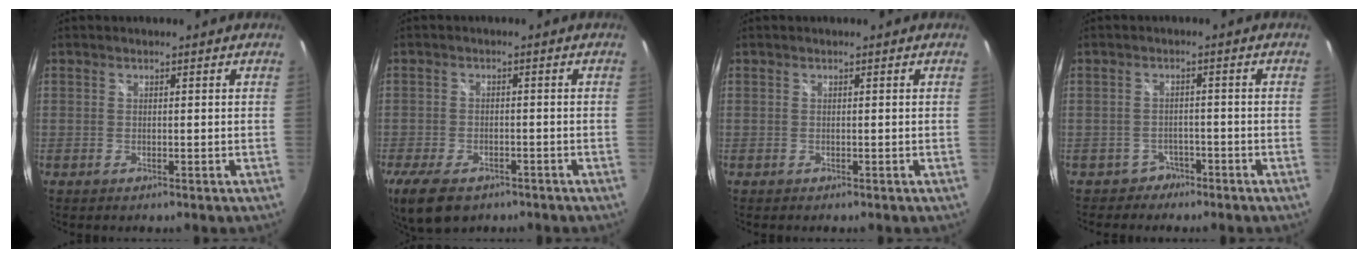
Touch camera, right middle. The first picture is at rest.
{"total": 9.4, "force": [-6.3, 4.7, 5.2], "torque": [-0.127, -0.027, -0.108]}
{"total": 0.0}
{"total": 3.1, "force": [-2.2, 2.2, -0.5], "torque": [0.007, 0.018, -0.034]}